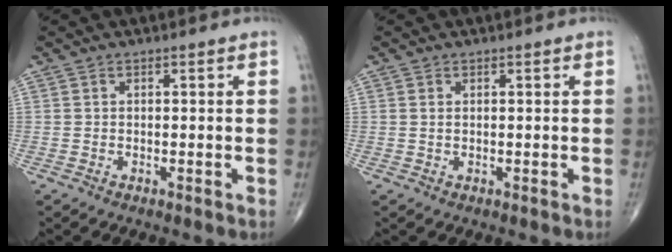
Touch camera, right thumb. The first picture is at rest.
{"total": 0.5, "force": [0.2, 0.3, 0.4], "torque": [-0.010, 0.002, 0.004]}